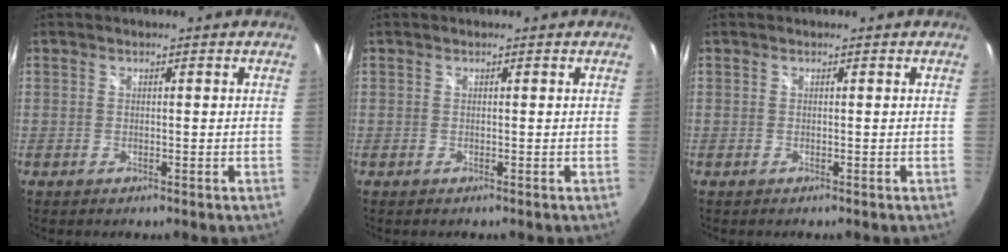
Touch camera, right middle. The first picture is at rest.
{"total": 0.0}
{"total": 0.0}